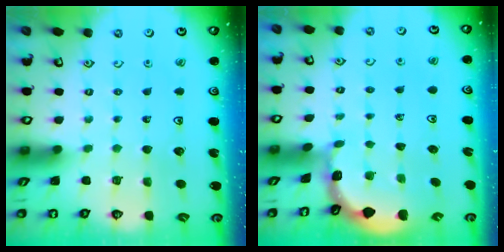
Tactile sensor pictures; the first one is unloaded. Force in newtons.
{"total": 1.2, "press": 1.1, "slide": 0.1}